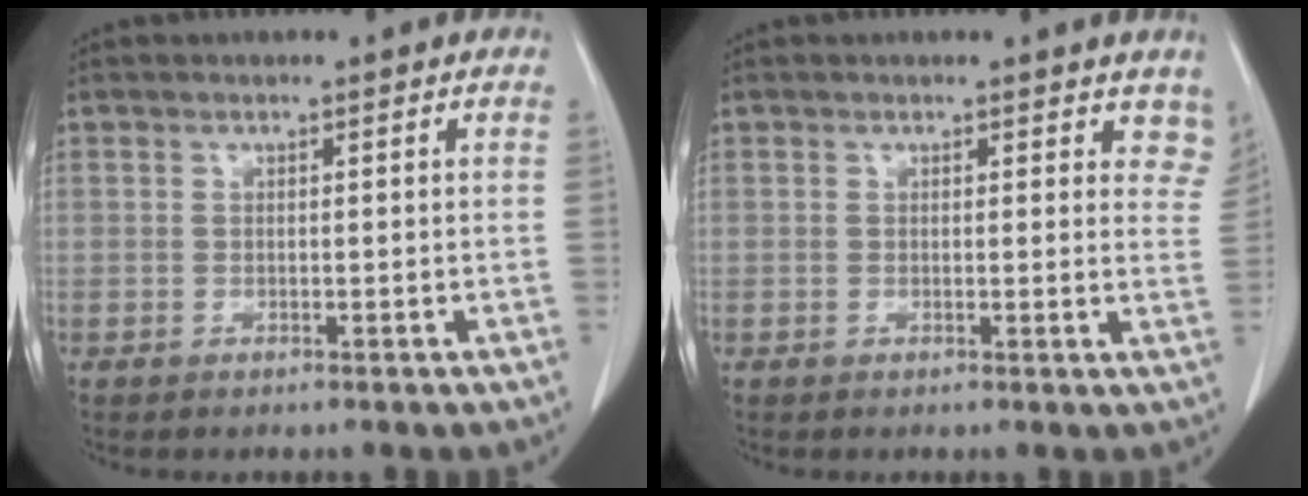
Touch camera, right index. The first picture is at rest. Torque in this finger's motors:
{"motor_torque": [-0.22, 0.18, -0.10, -0.01]}